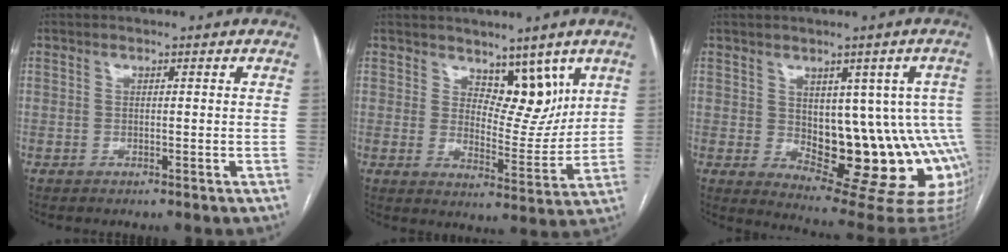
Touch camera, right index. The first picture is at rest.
{"total": 7.5, "force": [4.8, 3.8, 4.4], "torque": [-0.053, -0.007, 0.084]}
{"total": 16.3, "force": [-1.4, 7.6, 14.4], "torque": [-0.119, 0.016, 0.004]}